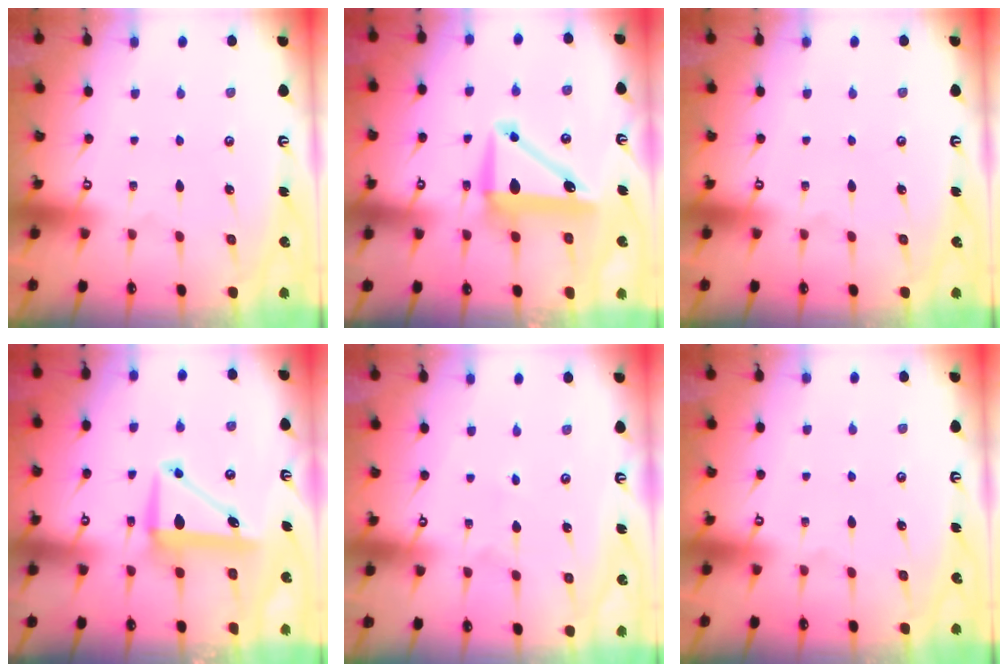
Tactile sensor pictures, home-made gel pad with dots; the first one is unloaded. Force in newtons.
{"total": 10.1, "press": 9.9, "slide": 2.0}
{"total": 0.0}
{"total": 7.8, "press": 7.6, "slide": 1.7}
{"total": 1.7, "press": 1.7, "slide": 0.1}
{"total": 0.0}